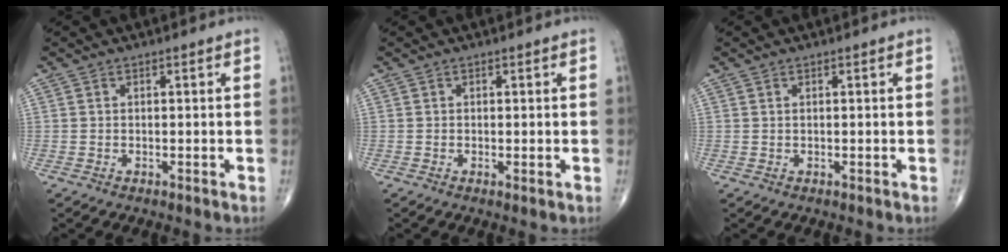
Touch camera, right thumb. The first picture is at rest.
{"total": 0.6, "force": [-0.1, 0.1, 0.6], "torque": [-0.015, -0.004, -0.003]}
{"total": 0.0}